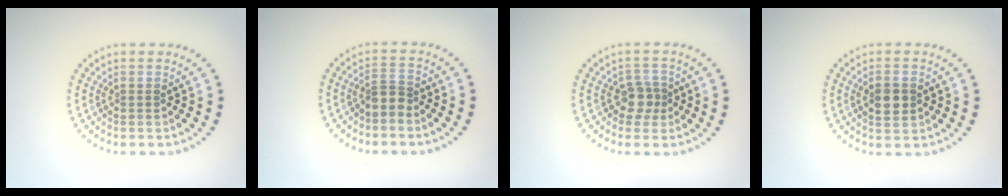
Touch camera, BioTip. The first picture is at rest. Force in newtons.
{"total": 2.0, "press": 1.5, "slide": 1.3}
{"total": 2.1, "press": 1.8, "slide": 1.0}
{"total": 2.5, "press": 2.5, "slide": 0.1}